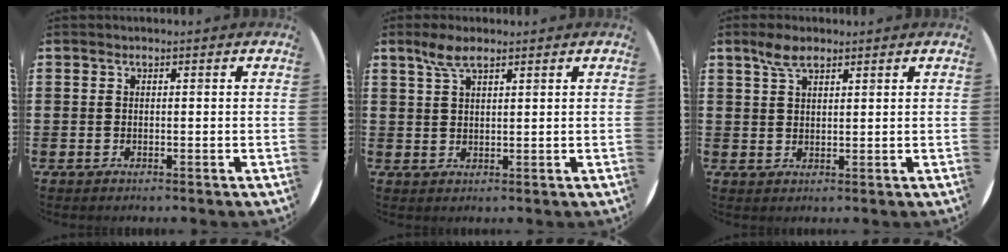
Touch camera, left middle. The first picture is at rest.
{"total": 3.8, "force": [2.6, 1.1, 2.5], "torque": [-0.056, 0.006, 0.047]}
{"total": 3.6, "force": [2.6, 1.5, 2.1], "torque": [-0.038, 0.004, 0.044]}